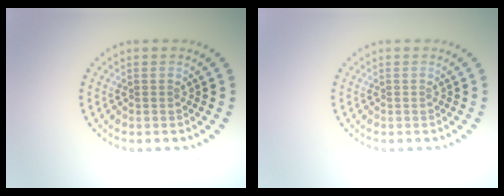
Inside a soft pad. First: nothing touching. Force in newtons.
{"total": 0.0}